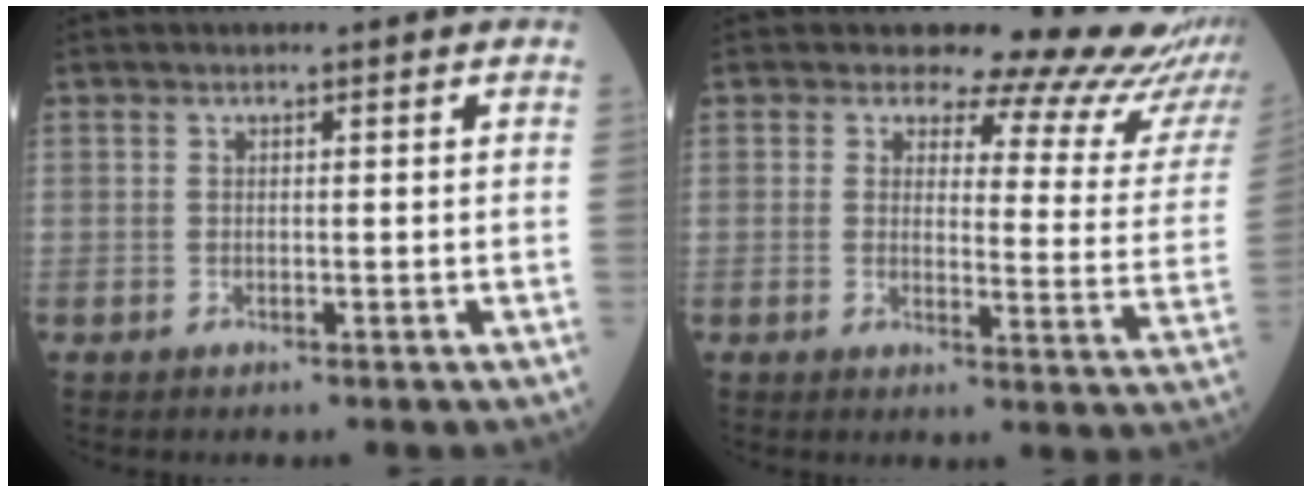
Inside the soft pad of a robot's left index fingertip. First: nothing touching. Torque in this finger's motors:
{"motor_torque": [1.05, -1.08, 0.01, -0.01]}